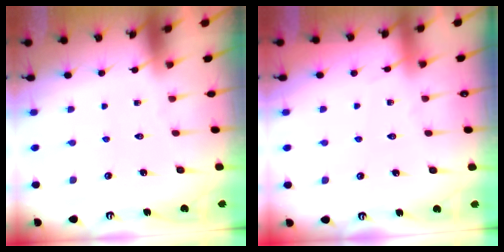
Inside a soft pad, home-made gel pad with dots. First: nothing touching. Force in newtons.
{"total": 2.6, "press": 2.6, "slide": 0.4}